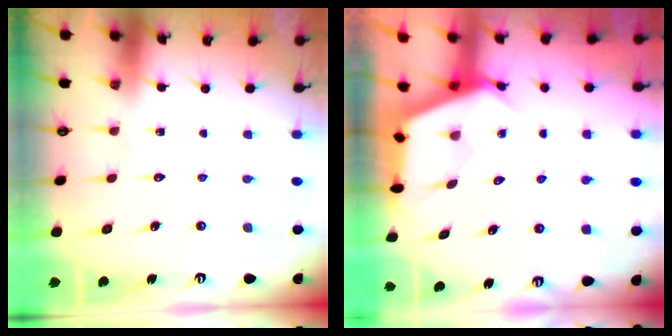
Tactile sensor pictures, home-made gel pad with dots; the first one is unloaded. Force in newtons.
{"total": 2.7, "press": 2.7, "slide": 0.3}